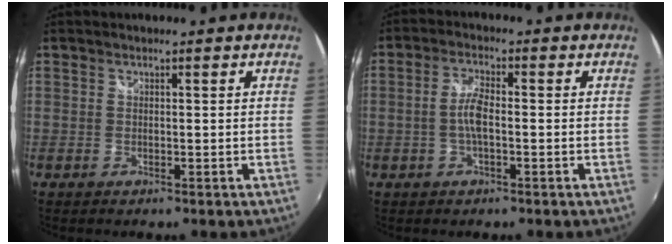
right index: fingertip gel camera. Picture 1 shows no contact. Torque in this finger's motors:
{"motor_torque": [0.33, 0.02, 0.34, 0.10]}